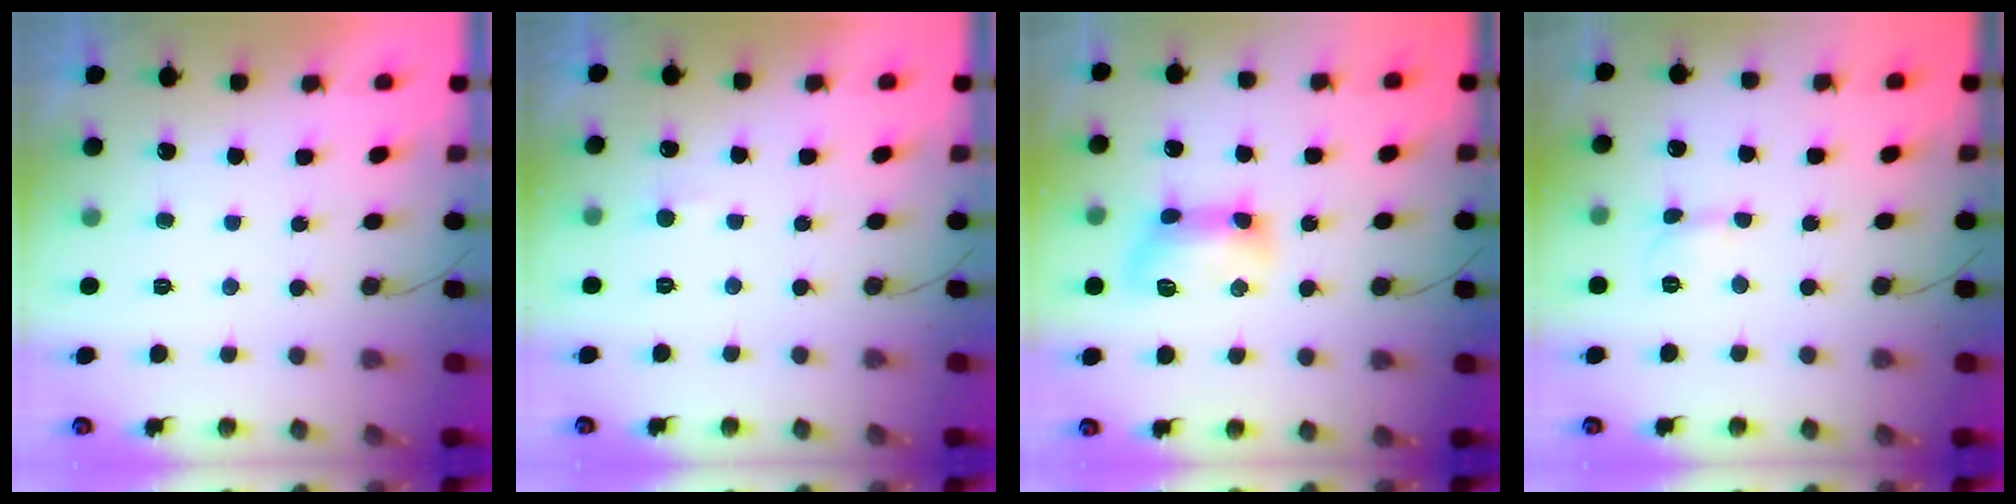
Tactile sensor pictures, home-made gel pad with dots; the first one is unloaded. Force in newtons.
{"total": 3.7, "press": 3.7, "slide": 0.4}
{"total": 9.6, "press": 9.6, "slide": 1.1}
{"total": 2.9, "press": 2.9, "slide": 0.4}